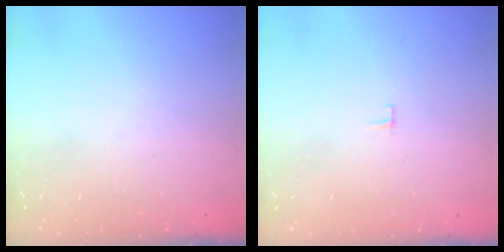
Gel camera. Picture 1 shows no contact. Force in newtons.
{"total": 3.2, "press": 3.2, "slide": 0.2}